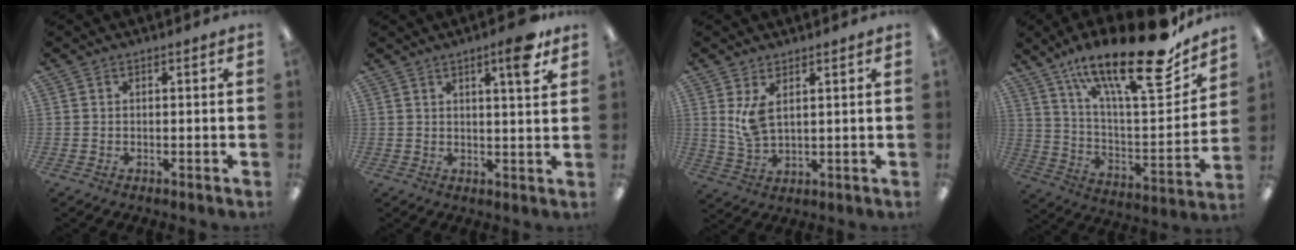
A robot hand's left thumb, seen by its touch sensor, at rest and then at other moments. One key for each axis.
{"total": 6.9, "fx": 4.2, "fy": 1.3, "fz": 5.3, "tx": -0.074, "ty": -0.015, "tz": 0.062}
{"total": 6.3, "fx": 2.8, "fy": 3.1, "fz": 4.7, "tx": -0.112, "ty": -0.007, "tz": 0.050}
{"total": 25.6, "fx": 18.0, "fy": 6.3, "fz": 17.0, "tx": -0.265, "ty": -0.120, "tz": 0.296}